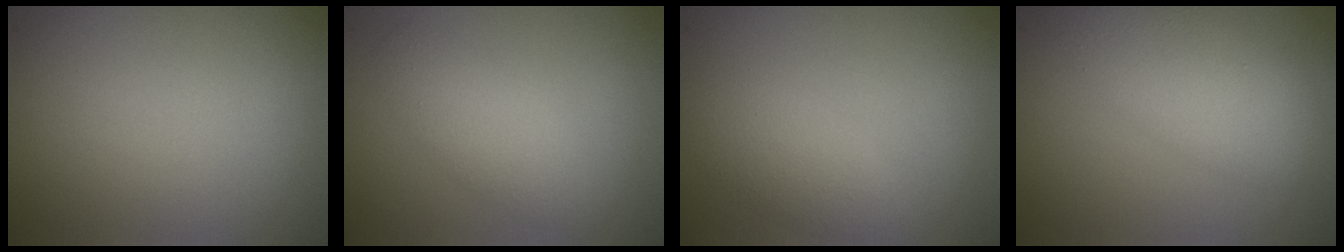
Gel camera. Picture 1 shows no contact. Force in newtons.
{"total": 2.7, "press": 2.7, "slide": 0.2}
{"total": 2.6, "press": 2.6, "slide": 0.2}
{"total": 5.3, "press": 5.3, "slide": 0.1}